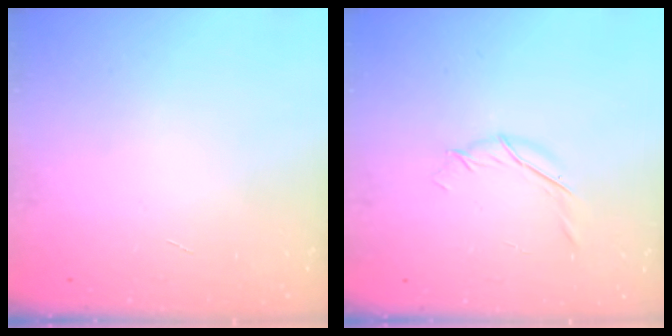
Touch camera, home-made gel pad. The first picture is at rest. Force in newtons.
{"total": 5.6, "press": 5.3, "slide": 1.6}